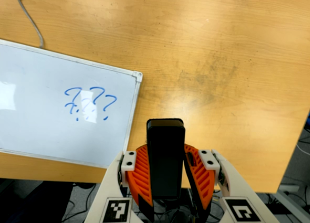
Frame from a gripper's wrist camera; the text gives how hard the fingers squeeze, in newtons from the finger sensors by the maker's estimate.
{"total": 5.6, "left": 5.0, "right": 6.3}